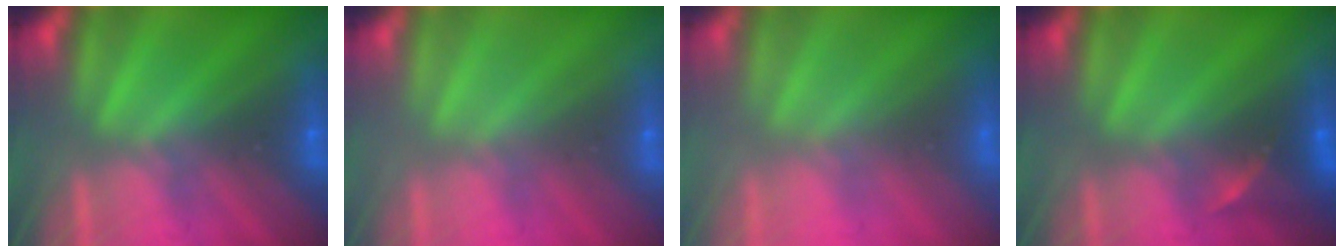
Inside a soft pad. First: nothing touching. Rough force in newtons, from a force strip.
{"total": 3.2}
{"total": 2.8}
{"total": 2.2}